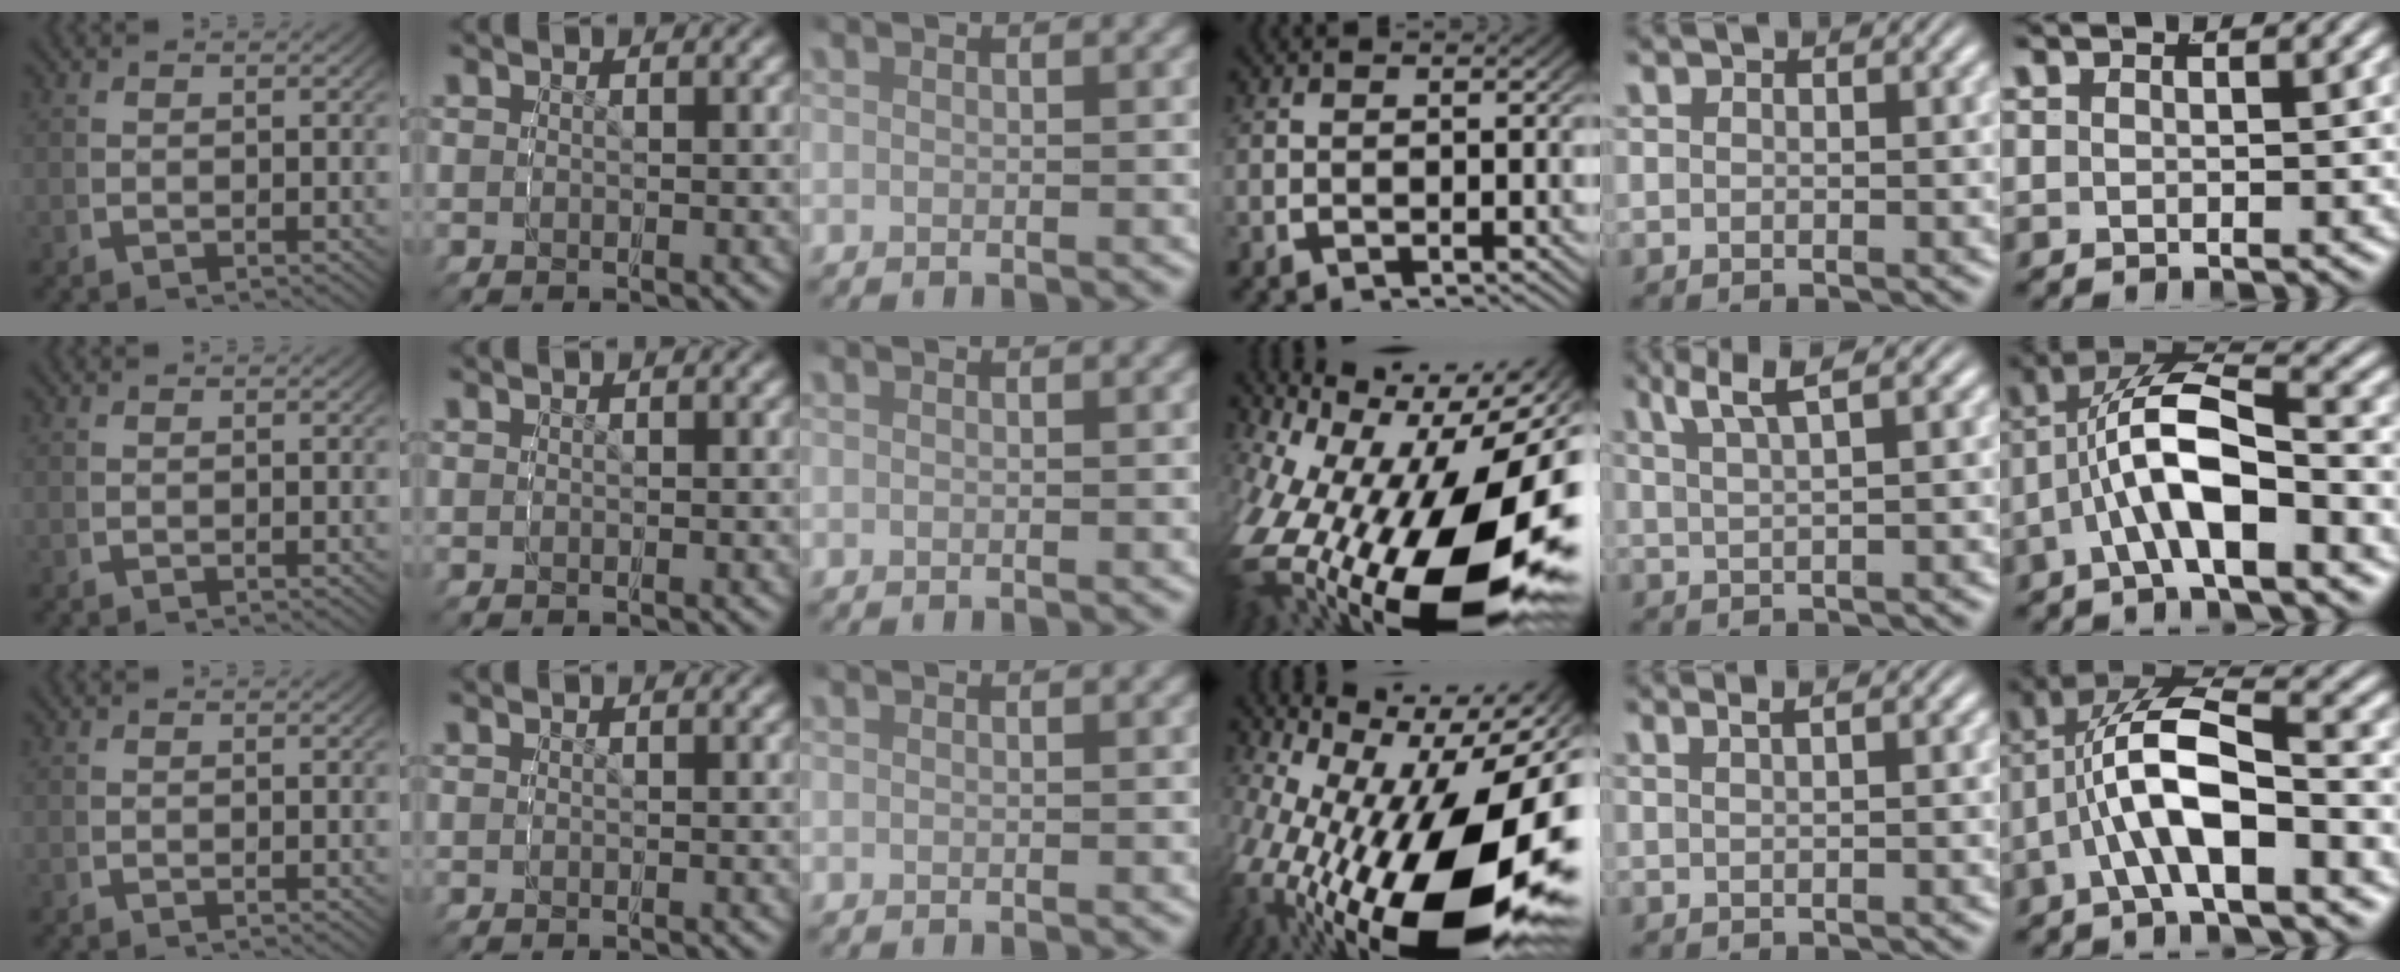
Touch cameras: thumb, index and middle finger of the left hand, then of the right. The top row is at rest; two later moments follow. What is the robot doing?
{"motion": "grasp_and_lifting", "object": "button"}